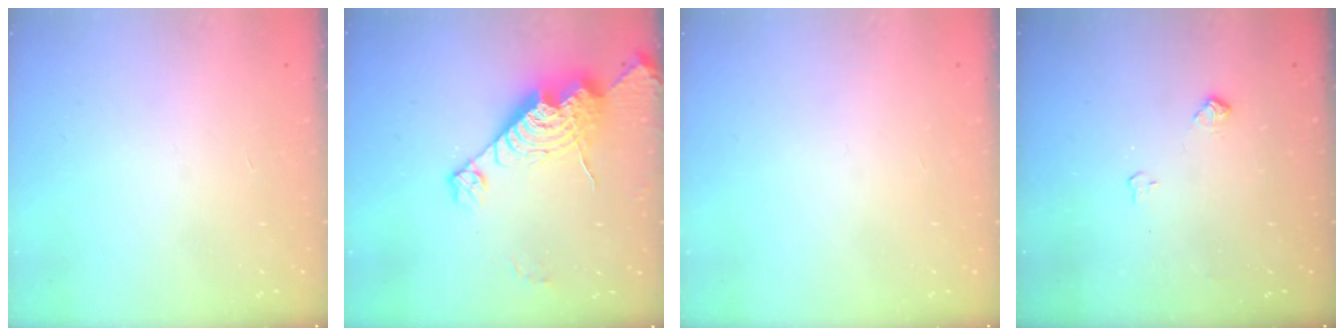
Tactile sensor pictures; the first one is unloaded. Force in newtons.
{"total": 17.6, "press": 17.5, "slide": 1.8}
{"total": 0.0}
{"total": 5.7, "press": 5.7, "slide": 0.7}